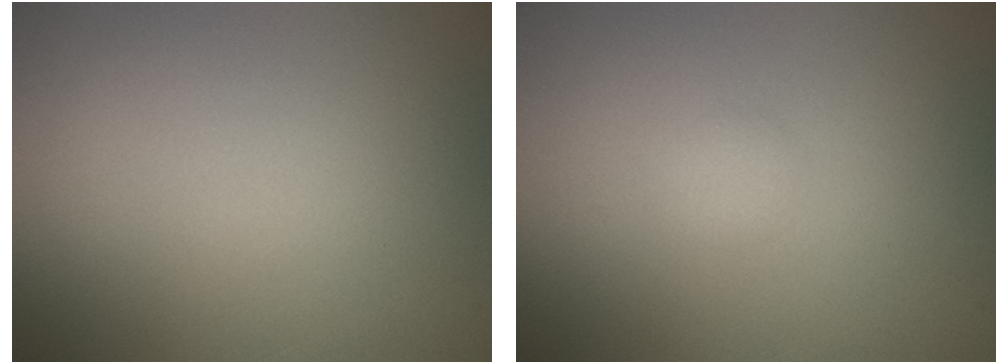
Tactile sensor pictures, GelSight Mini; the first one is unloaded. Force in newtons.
{"total": 1.0, "press": 1.0, "slide": 0.1}